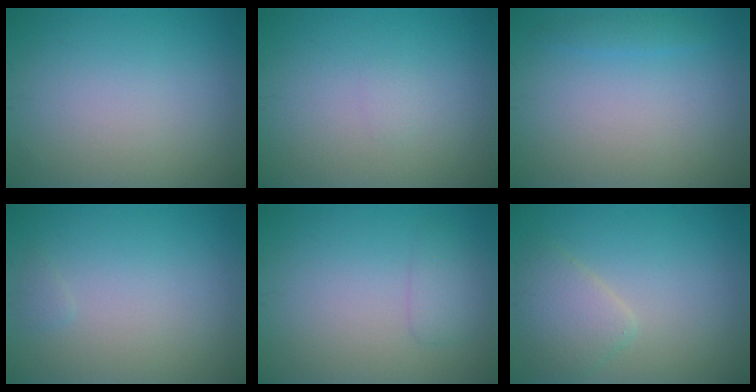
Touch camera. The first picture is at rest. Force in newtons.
{"total": 0.5, "press": 0.5, "slide": 0.1}
{"total": 1.0, "press": 1.0, "slide": 0.1}
{"total": 0.5, "press": 0.5, "slide": 0.1}
{"total": 1.6, "press": 1.6, "slide": 0.0}
{"total": 3.0, "press": 3.0, "slide": 0.2}